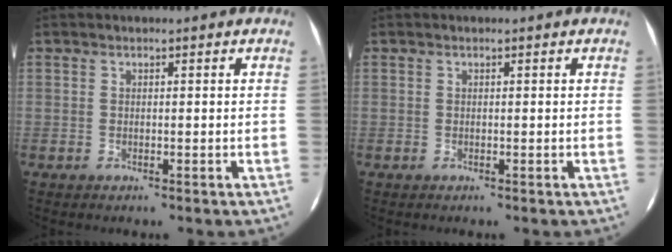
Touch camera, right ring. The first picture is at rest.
{"total": 0.0}